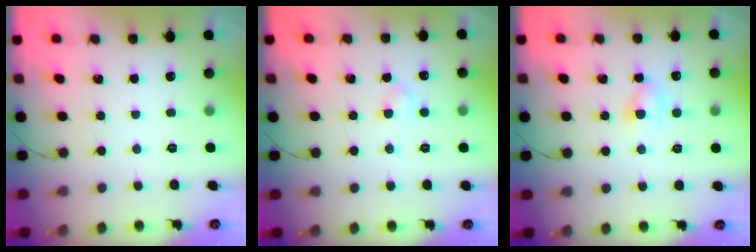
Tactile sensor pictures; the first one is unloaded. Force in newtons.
{"total": 2.3, "press": 2.1, "slide": 1.0}
{"total": 2.7, "press": 2.4, "slide": 1.2}